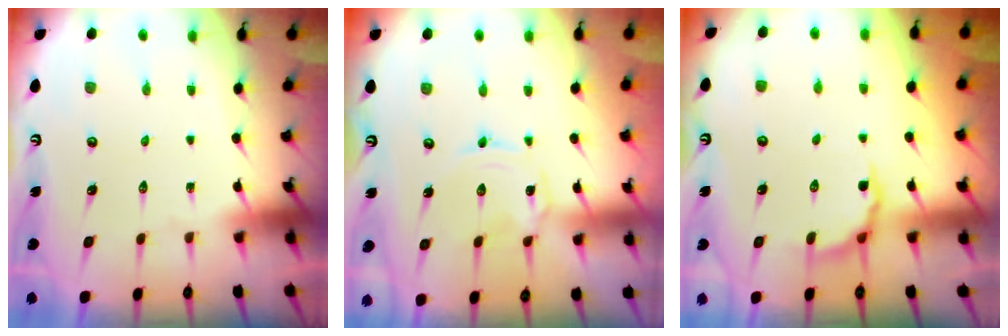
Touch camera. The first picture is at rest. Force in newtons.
{"total": 0.0}
{"total": 4.3, "press": 3.8, "slide": 2.2}